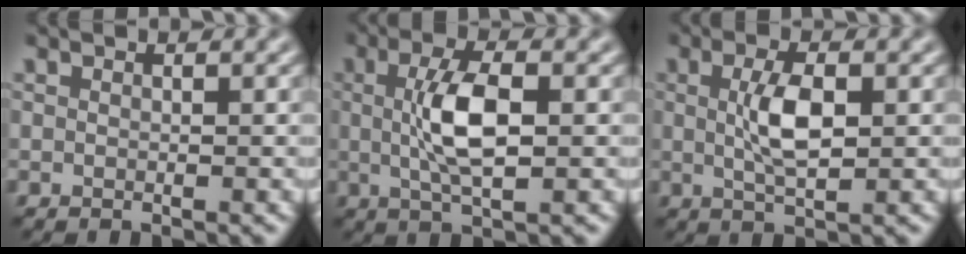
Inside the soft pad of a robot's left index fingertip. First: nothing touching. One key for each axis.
{"total": 5.1, "fx": 0.3, "fy": 1.7, "fz": 4.8, "tx": -0.103, "ty": 0.007, "tz": 0.006}
{"total": 3.8, "fx": 0.4, "fy": 1.4, "fz": 3.6, "tx": -0.079, "ty": 0.003, "tz": 0.008}